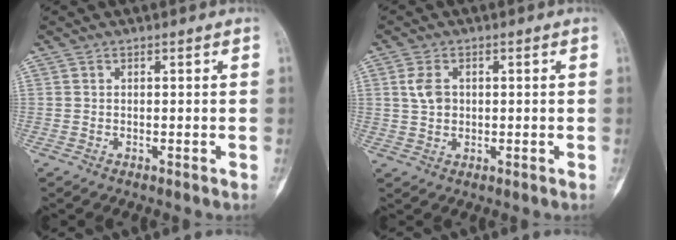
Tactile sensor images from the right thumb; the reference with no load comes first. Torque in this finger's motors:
{"motor_torque": [-0.08, 0.56, 0.54, 0.05, 0.11]}